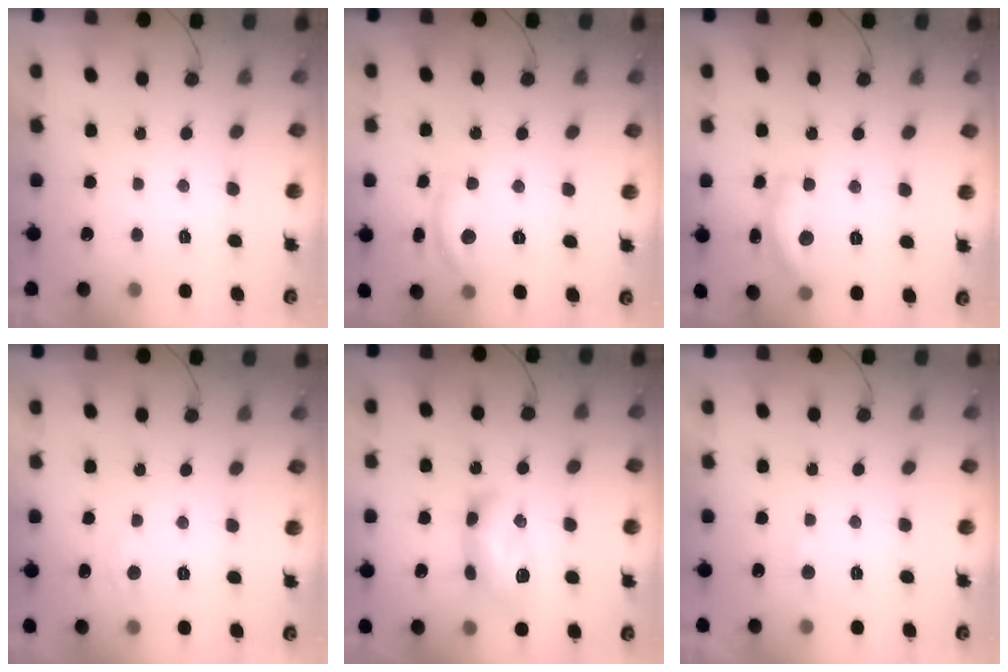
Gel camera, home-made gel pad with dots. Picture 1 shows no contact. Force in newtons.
{"total": 10.7, "press": 10.7, "slide": 0.6}
{"total": 12.6, "press": 12.6, "slide": 0.5}
{"total": 3.8, "press": 3.7, "slide": 0.6}
{"total": 13.4, "press": 13.4, "slide": 0.7}
{"total": 2.7, "press": 2.7, "slide": 0.4}